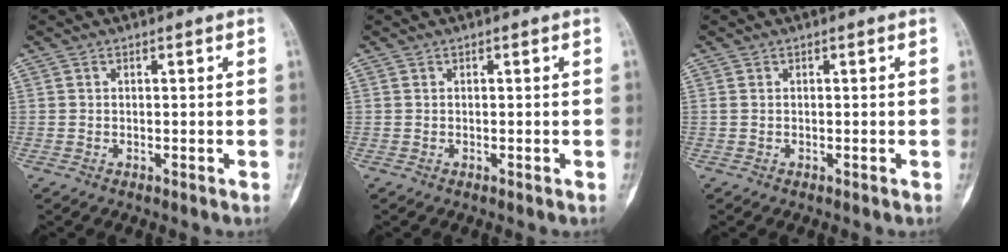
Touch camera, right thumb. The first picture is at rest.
{"total": 0.0}
{"total": 0.0}